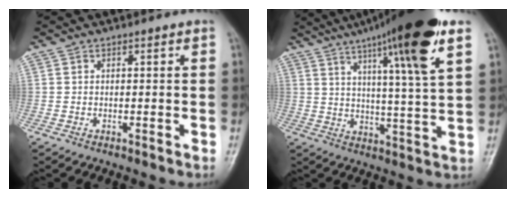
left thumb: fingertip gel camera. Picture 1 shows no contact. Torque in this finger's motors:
{"motor_torque": [1.55, -0.17, 1.73, -1.04, 0.50]}